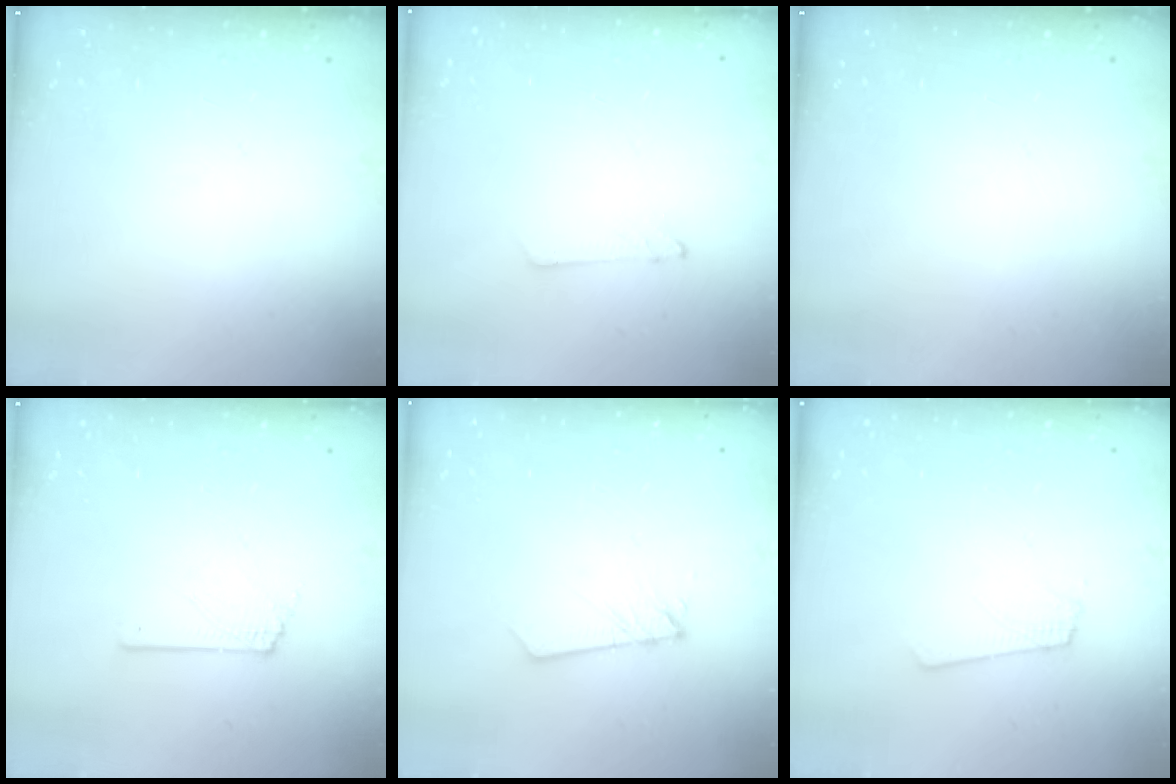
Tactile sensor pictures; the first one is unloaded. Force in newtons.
{"total": 1.3, "press": 1.3, "slide": 0.1}
{"total": 0.0}
{"total": 1.3, "press": 1.3, "slide": 0.1}
{"total": 2.4, "press": 2.4, "slide": 0.1}
{"total": 1.8, "press": 1.8, "slide": 0.1}